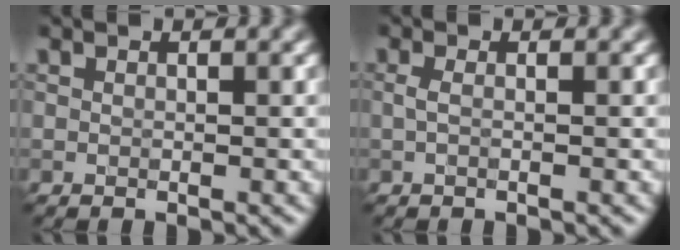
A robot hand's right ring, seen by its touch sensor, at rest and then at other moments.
{"total": 0.9, "force": [0.0, 0.3, 0.9], "torque": [-0.019, 0.000, -0.001]}